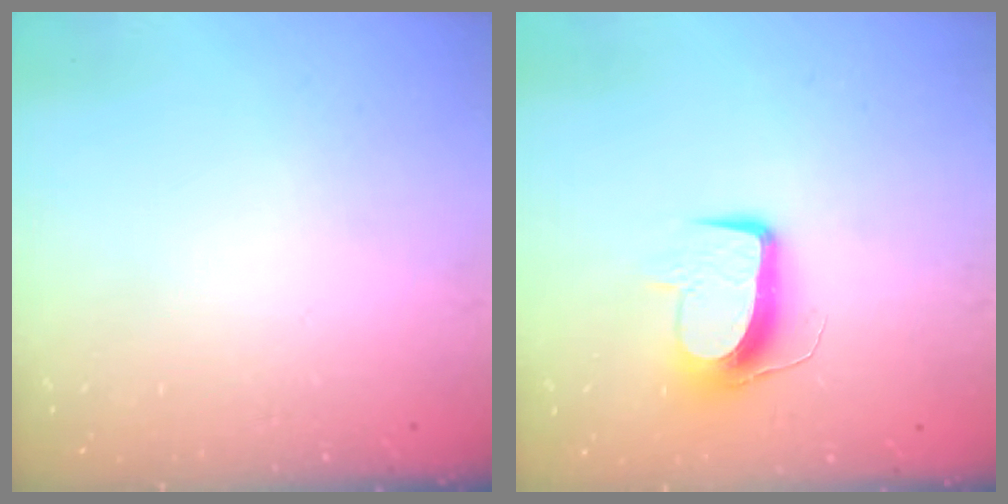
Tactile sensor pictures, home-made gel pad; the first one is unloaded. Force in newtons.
{"total": 9.8, "press": 9.8, "slide": 0.8}